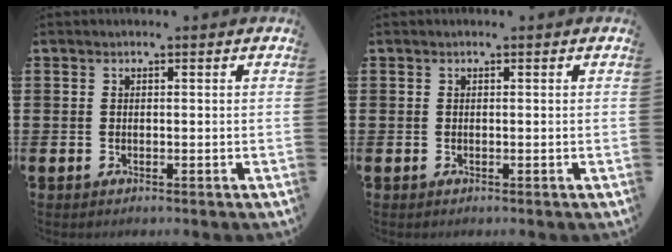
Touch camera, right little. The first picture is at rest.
{"total": 0.0}